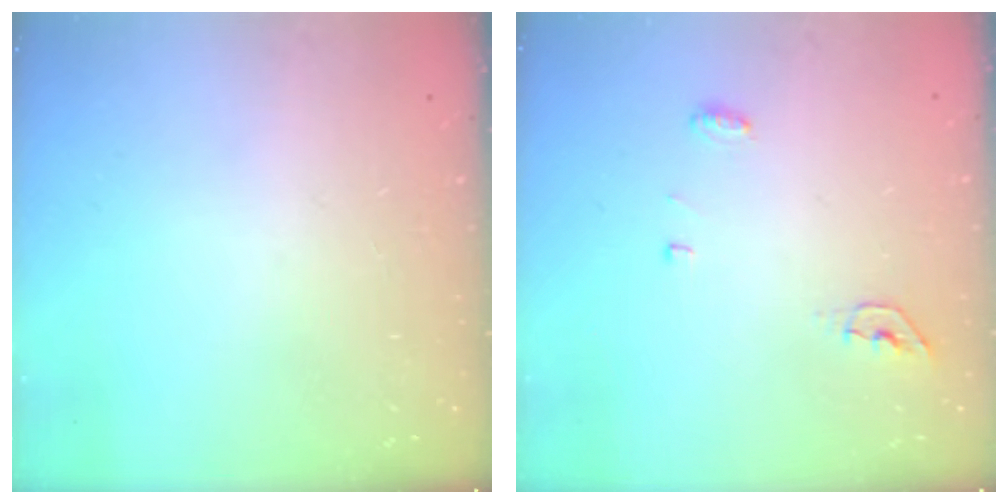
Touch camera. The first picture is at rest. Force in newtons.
{"total": 4.3, "press": 4.2, "slide": 1.0}